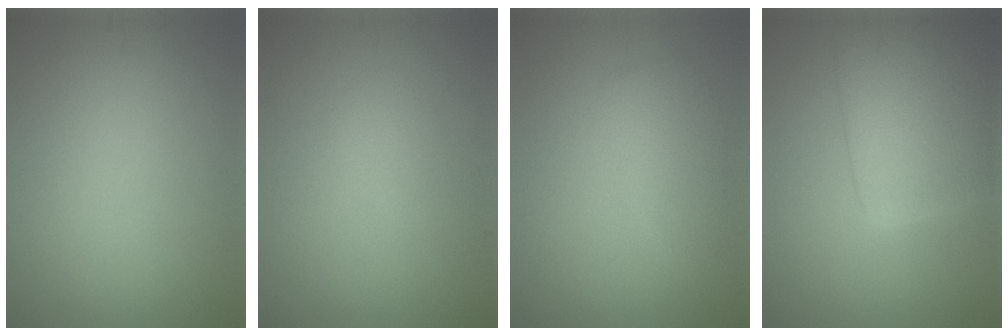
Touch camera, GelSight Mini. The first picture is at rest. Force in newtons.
{"total": 1.1, "press": 1.1, "slide": 0.1}
{"total": 2.6, "press": 2.6, "slide": 0.1}
{"total": 10.4, "press": 10.4, "slide": 0.4}